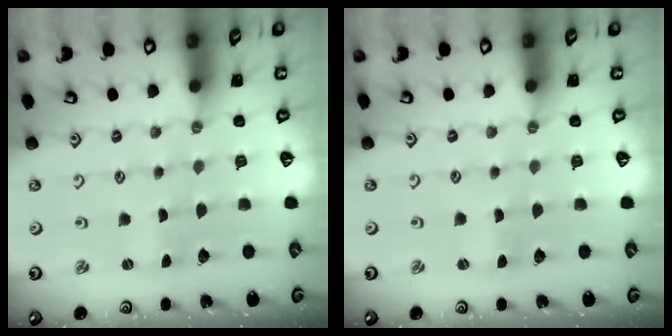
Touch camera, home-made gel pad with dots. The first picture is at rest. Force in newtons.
{"total": 0.7, "press": 0.7, "slide": 0.1}